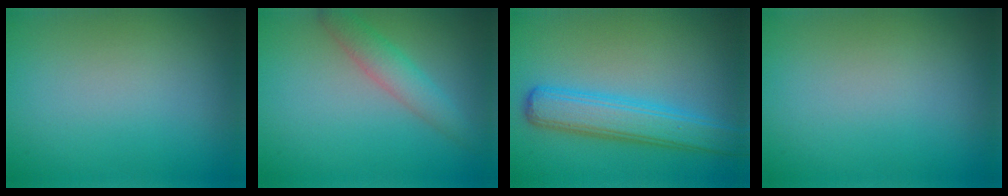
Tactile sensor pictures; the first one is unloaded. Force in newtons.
{"total": 2.8, "press": 2.8, "slide": 0.1}
{"total": 5.1, "press": 5.1, "slide": 0.1}
{"total": 0.0}